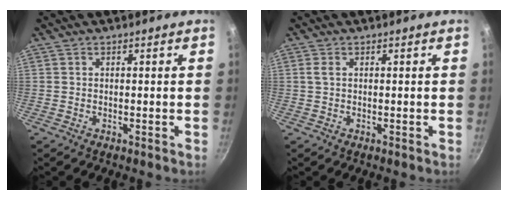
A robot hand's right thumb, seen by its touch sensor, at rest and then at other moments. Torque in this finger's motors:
{"motor_torque": [0.11, 0.29, 0.46, -0.22, 0.01]}